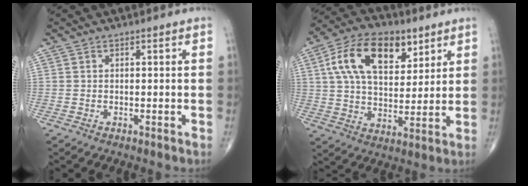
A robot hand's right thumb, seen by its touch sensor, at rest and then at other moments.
{"total": 17.2, "force": [7.2, 9.7, 12.2], "torque": [-0.184, -0.012, 0.126]}